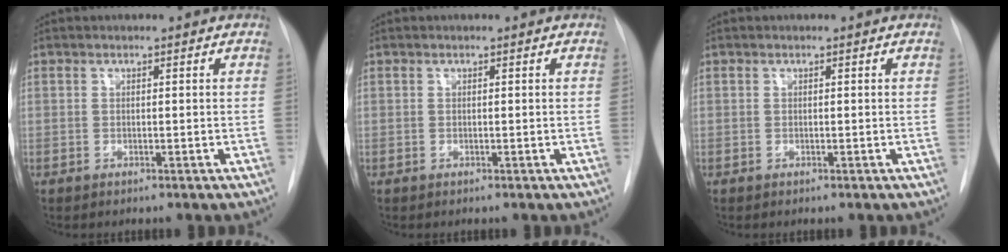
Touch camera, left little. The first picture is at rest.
{"total": 0.0}
{"total": 0.0}